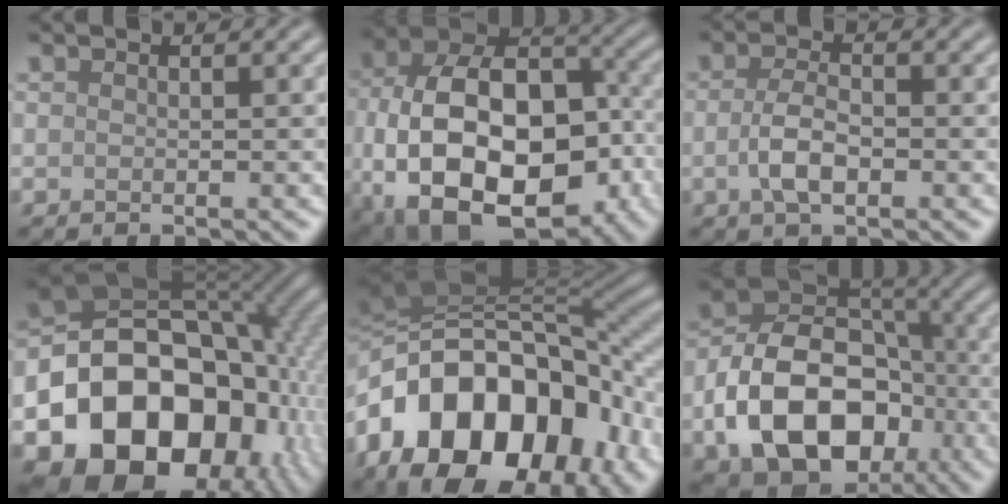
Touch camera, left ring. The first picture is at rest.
{"total": 17.4, "force": [-4.2, 10.8, 12.9], "torque": [-0.214, -0.017, -0.056]}
{"total": 3.3, "force": [-0.8, 1.5, 2.8], "torque": [-0.059, -0.002, -0.019]}
{"total": 19.8, "force": [-6.9, 14.7, 11.3], "torque": [-0.189, -0.025, -0.122]}
{"total": 17.4, "force": [-6.2, 11.0, 11.9], "torque": [-0.193, 0.011, -0.110]}
{"total": 12.5, "force": [-4.1, 8.7, 7.9], "torque": [-0.142, -0.003, -0.079]}